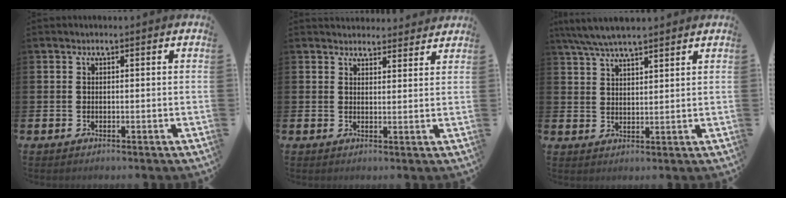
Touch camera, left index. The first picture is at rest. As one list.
[{"total": 3.2, "force": [3.1, 0.9, -0.1], "torque": [0.006, -0.016, 0.055]}, {"total": 5.7, "force": [5.3, 0.7, 2.1], "torque": [-0.052, -0.016, 0.096]}]